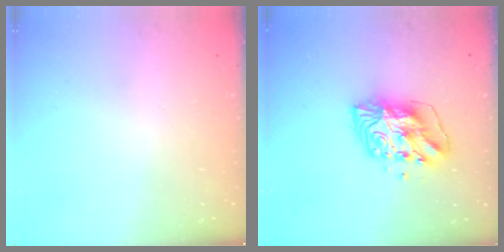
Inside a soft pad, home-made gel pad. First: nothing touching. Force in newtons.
{"total": 11.2, "press": 11.2, "slide": 1.1}